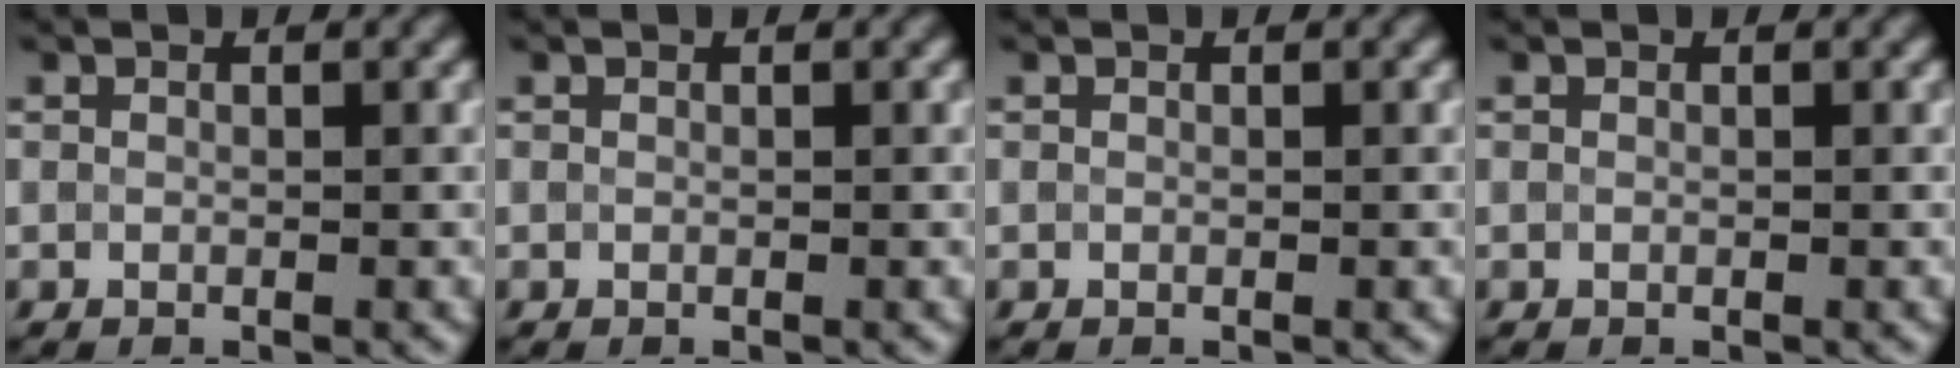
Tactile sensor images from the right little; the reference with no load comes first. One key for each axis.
{"total": 0.0}
{"total": 0.0}
{"total": 0.0}